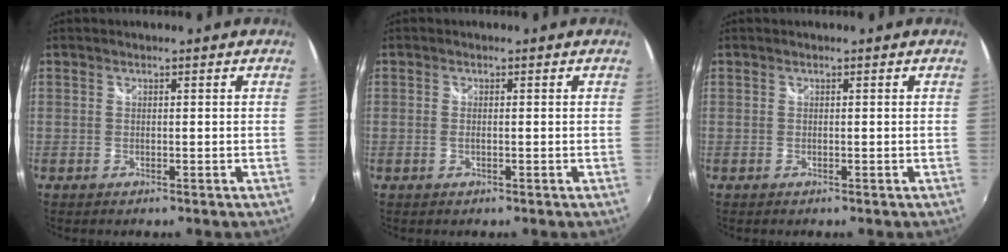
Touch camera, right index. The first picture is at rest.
{"total": 1.1, "force": [-0.2, 0.4, 1.0], "torque": [-0.023, -0.002, -0.005]}
{"total": 0.0}